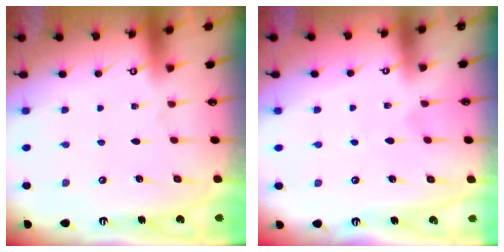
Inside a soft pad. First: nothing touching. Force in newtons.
{"total": 2.5, "press": 2.5, "slide": 0.2}